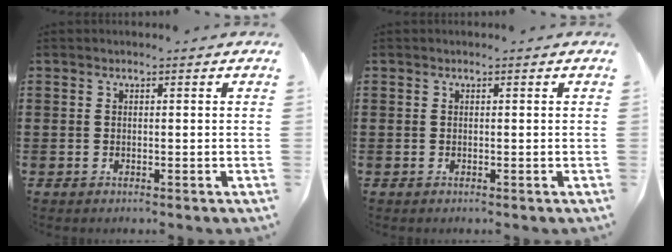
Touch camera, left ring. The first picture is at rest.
{"total": 0.0}